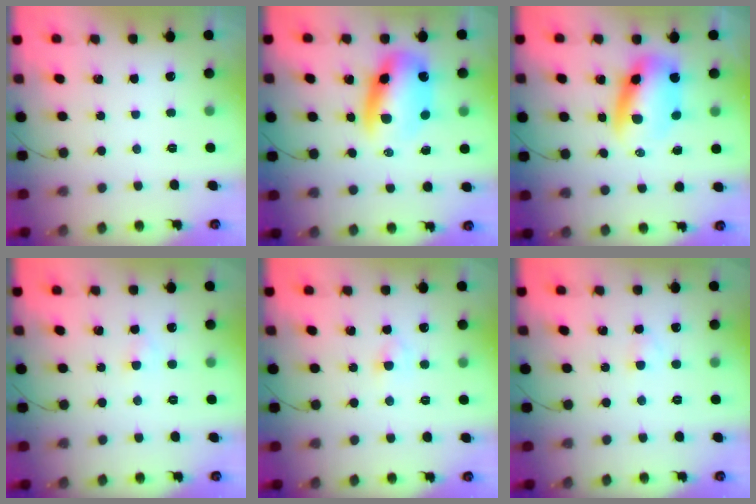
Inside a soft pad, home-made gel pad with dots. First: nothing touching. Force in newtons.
{"total": 11.3, "press": 10.9, "slide": 3.0}
{"total": 9.9, "press": 9.6, "slide": 2.7}
{"total": 1.8, "press": 1.6, "slide": 0.8}
{"total": 2.8, "press": 2.7, "slide": 1.0}
{"total": 1.8, "press": 1.5, "slide": 0.9}